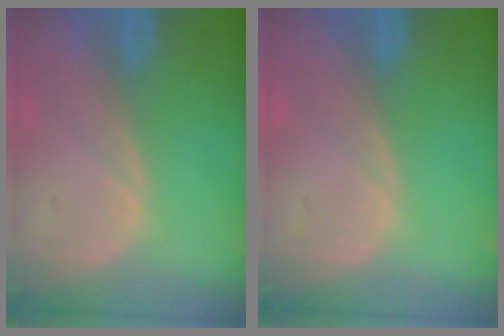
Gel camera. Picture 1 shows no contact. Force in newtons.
{"total": 0.0}